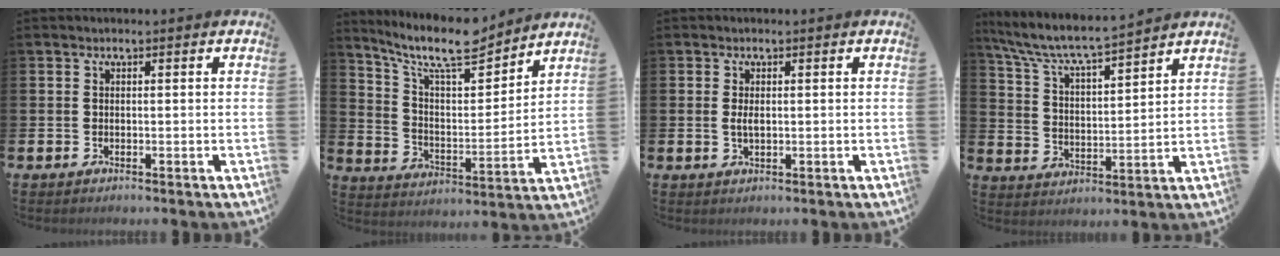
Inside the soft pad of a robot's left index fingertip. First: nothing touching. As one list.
[{"total": 10.7, "force": [9.4, 2.2, 4.6], "torque": [-0.112, -0.059, 0.164]}, {"total": 1.7, "force": [0.2, 0.8, 1.5], "torque": [-0.021, -0.001, 0.000]}, {"total": 7.1, "force": [6.6, 0.4, 2.4], "torque": [-0.077, -0.048, 0.112]}]